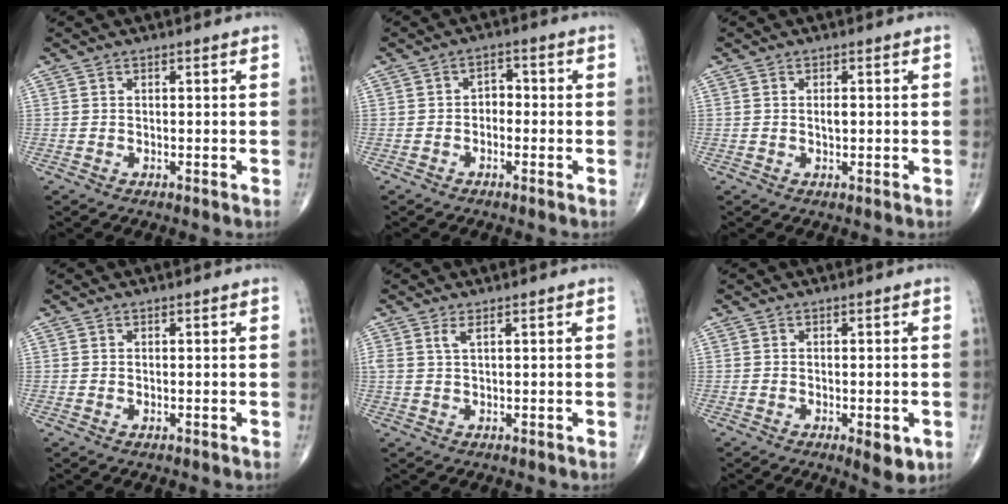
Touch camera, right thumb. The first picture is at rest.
{"total": 2.7, "force": [-0.8, 2.0, 1.6], "torque": [-0.006, 0.018, -0.025]}
{"total": 1.5, "force": [0.0, 0.7, 1.3], "torque": [-0.022, -0.001, 0.001]}
{"total": 0.0}
{"total": 1.6, "force": [0.8, 0.3, 1.3], "torque": [-0.037, 0.002, 0.021]}
{"total": 4.3, "force": [-1.4, 1.6, 3.8], "torque": [-0.040, -0.007, -0.011]}